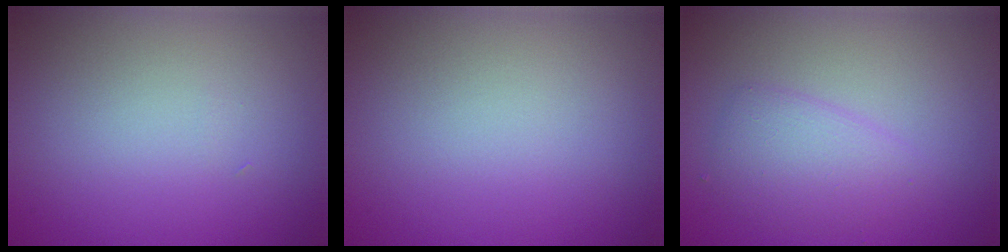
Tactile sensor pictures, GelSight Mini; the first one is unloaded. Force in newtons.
{"total": 0.0}
{"total": 2.7, "press": 2.7, "slide": 0.0}